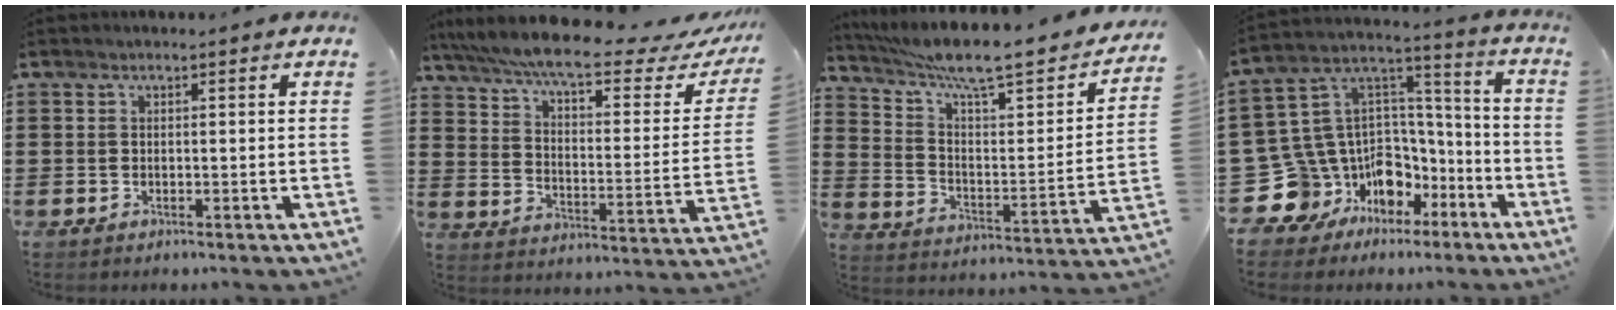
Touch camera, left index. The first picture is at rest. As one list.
[{"total": 9.1, "force": [7.4, 0.2, 5.2], "torque": [-0.129, -0.047, 0.124]}, {"total": 9.0, "force": [7.2, 0.8, 5.3], "torque": [-0.124, -0.057, 0.116]}, {"total": 12.3, "force": [-6.4, 10.2, 2.4], "torque": [-0.103, -0.019, -0.091]}]